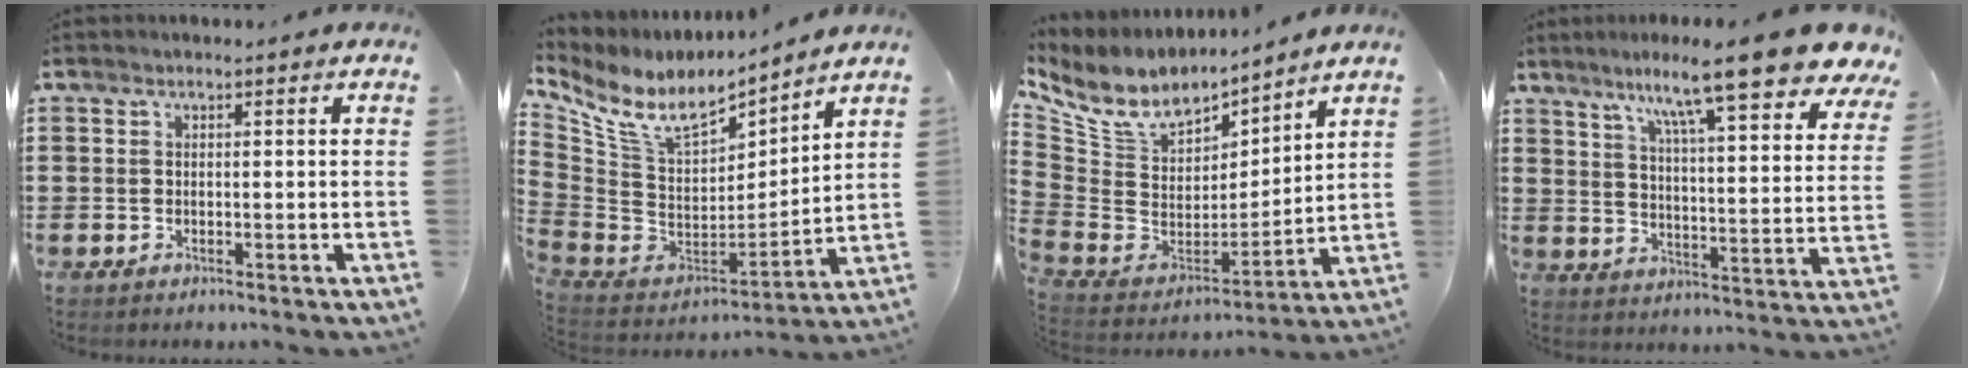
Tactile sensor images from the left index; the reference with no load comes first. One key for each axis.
{"total": 10.1, "fx": 6.9, "fy": 4.5, "fz": 5.7, "tx": -0.146, "ty": -0.041, "tz": 0.124}
{"total": 8.2, "fx": 5.8, "fy": 4.5, "fz": 3.6, "tx": -0.108, "ty": -0.035, "tz": 0.105}
{"total": 12.8, "fx": 10.0, "fy": 0.2, "fz": 8.0, "tx": -0.152, "ty": -0.056, "tz": 0.159}